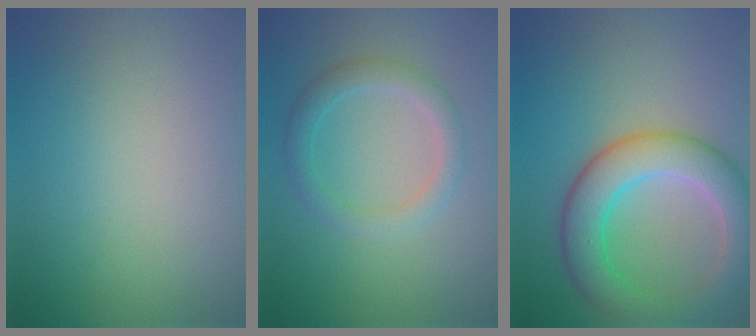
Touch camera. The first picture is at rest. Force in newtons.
{"total": 2.6, "press": 2.6, "slide": 0.1}
{"total": 7.0, "press": 7.0, "slide": 0.5}